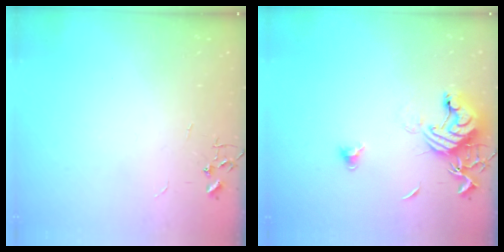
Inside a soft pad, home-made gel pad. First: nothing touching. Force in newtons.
{"total": 13.9, "press": 13.8, "slide": 1.2}